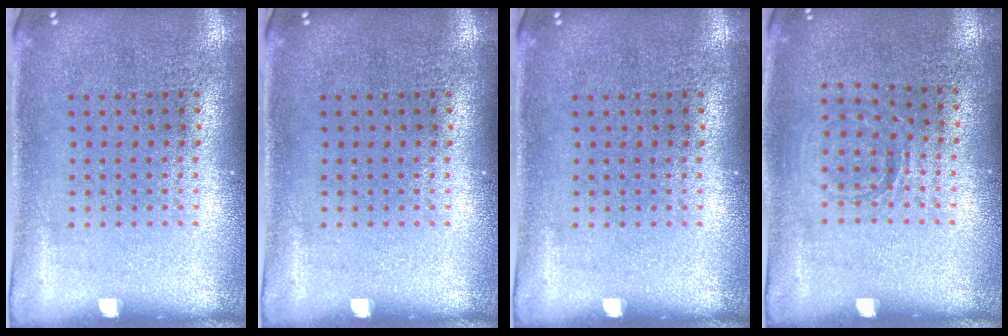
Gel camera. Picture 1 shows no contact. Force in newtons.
{"total": 0.0}
{"total": 0.0}
{"total": 0.8, "press": 0.8, "slide": 0.0}